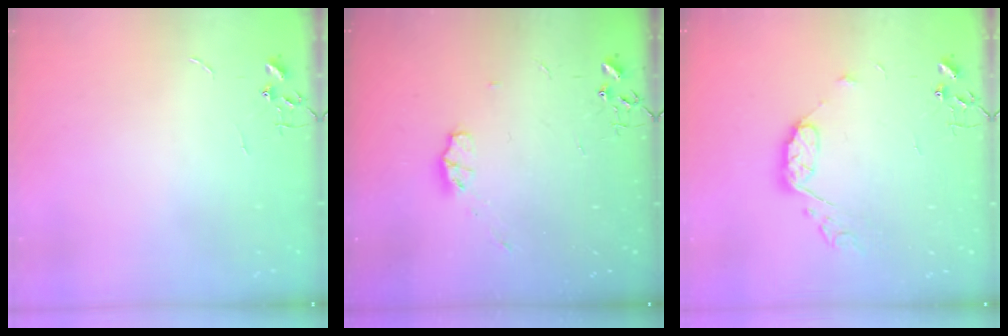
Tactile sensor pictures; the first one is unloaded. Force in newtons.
{"total": 4.6, "press": 4.6, "slide": 0.6}
{"total": 9.0, "press": 9.0, "slide": 0.5}